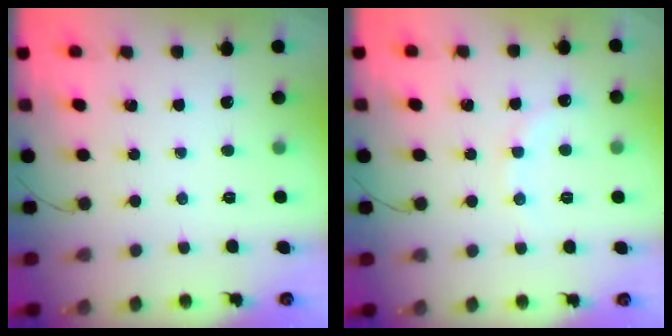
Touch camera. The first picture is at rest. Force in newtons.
{"total": 6.2, "press": 6.1, "slide": 1.0}